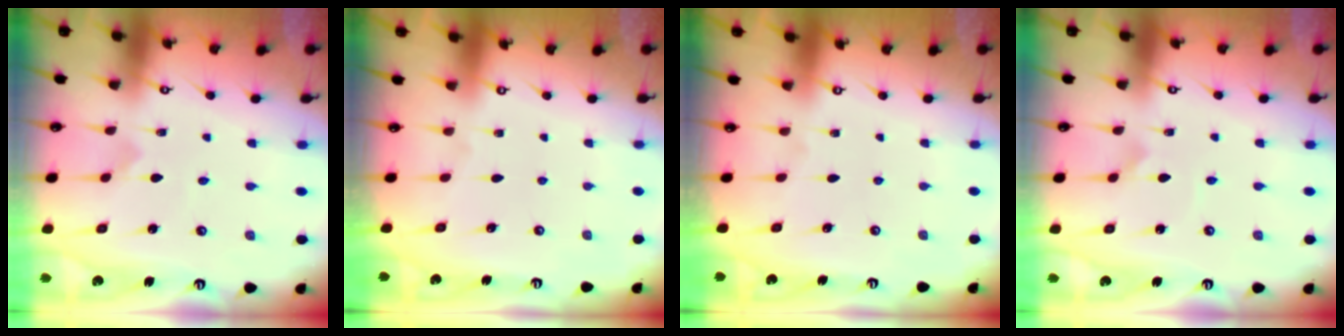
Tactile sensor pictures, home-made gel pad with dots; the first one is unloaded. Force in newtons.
{"total": 0.0}
{"total": 0.0}
{"total": 1.0, "press": 1.0, "slide": 0.0}